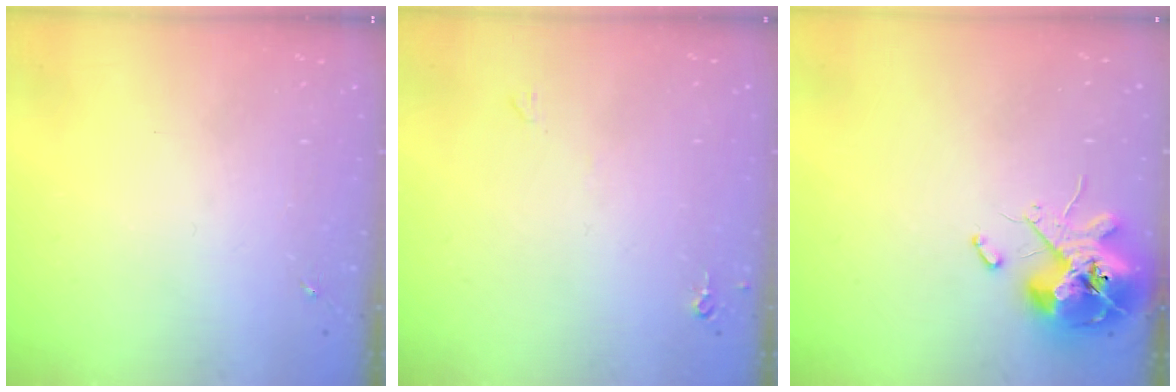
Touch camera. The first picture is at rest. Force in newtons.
{"total": 3.8, "press": 3.8, "slide": 0.6}
{"total": 13.9, "press": 13.7, "slide": 2.2}